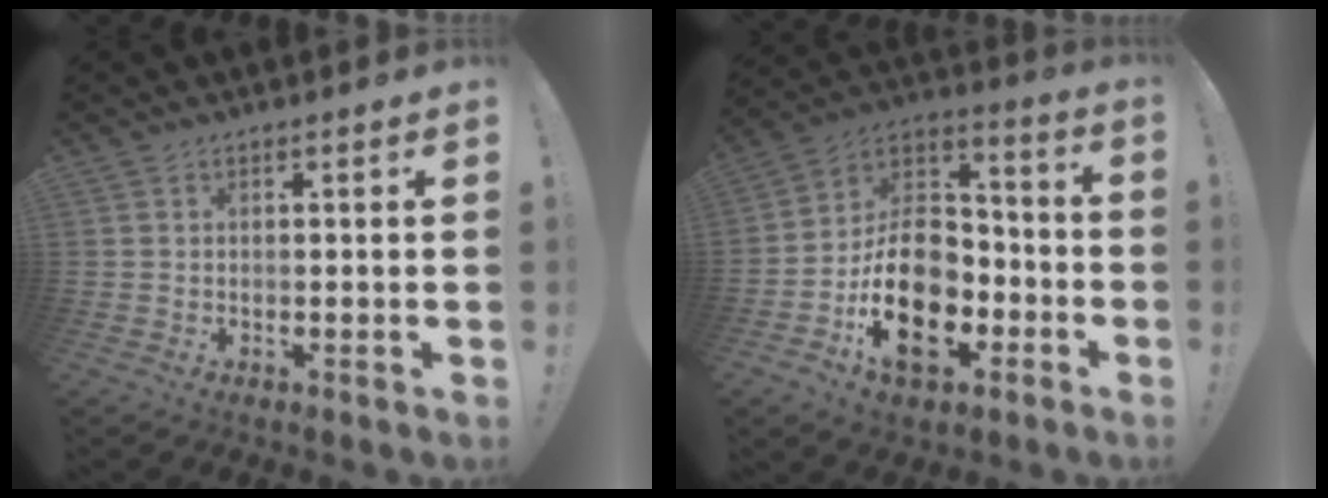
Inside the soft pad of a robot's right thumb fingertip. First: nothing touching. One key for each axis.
{"total": 20.9, "fx": -8.1, "fy": 13.9, "fz": 13.4, "tx": -0.208, "ty": 0.038, "tz": -0.125}